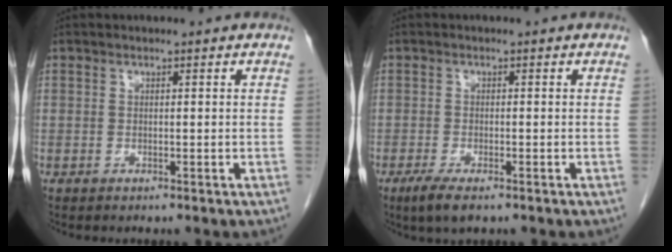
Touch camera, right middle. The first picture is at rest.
{"total": 3.8, "force": [-2.4, 0.9, 2.8], "torque": [-0.056, -0.009, -0.042]}